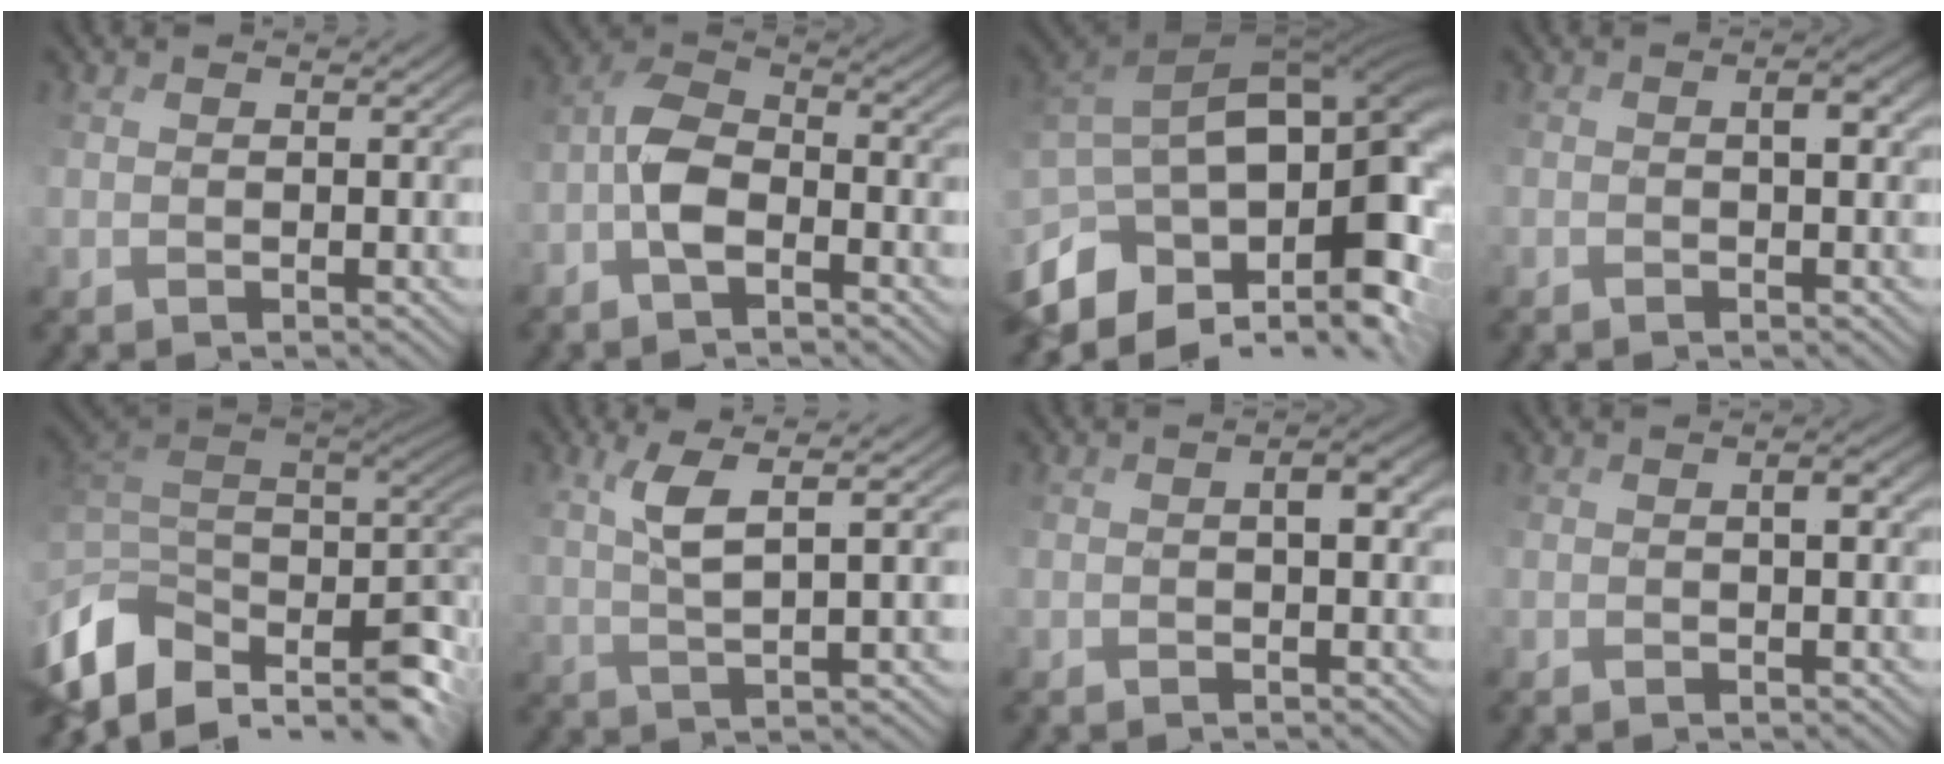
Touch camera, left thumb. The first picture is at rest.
{"total": 4.5, "force": [-2.1, 1.4, 3.6], "torque": [-0.070, 0.018, -0.055]}
{"total": 15.7, "force": [-3.8, 8.3, 12.8], "torque": [-0.237, 0.005, -0.057]}
{"total": 2.8, "force": [-0.2, 0.9, 2.6], "torque": [-0.041, 0.006, -0.007]}
{"total": 12.9, "force": [0.1, 9.0, 9.3], "torque": [-0.226, -0.018, 0.034]}
{"total": 4.2, "force": [3.0, -0.9, 2.8], "torque": [-0.047, 0.016, 0.064]}
{"total": 3.2, "force": [-0.7, 1.2, 2.8], "torque": [-0.045, 0.003, -0.012]}
{"total": 2.2, "force": [-0.5, 0.5, 2.1], "torque": [-0.035, 0.004, -0.008]}